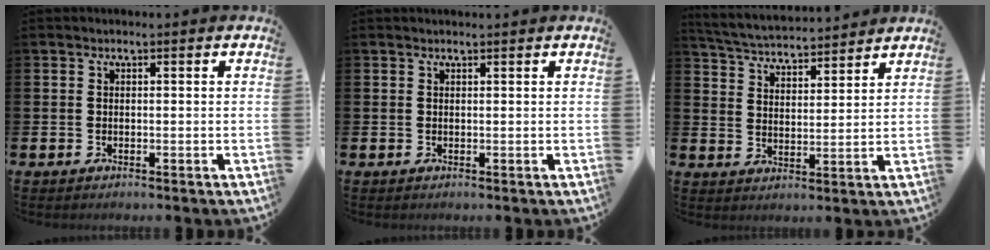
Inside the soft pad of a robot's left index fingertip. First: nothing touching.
{"total": 0.5, "force": [0.5, 0.0, 0.0], "torque": [0.011, -0.006, 0.008]}
{"total": 4.8, "force": [4.8, 0.5, 0.3], "torque": [-0.032, -0.033, 0.083]}